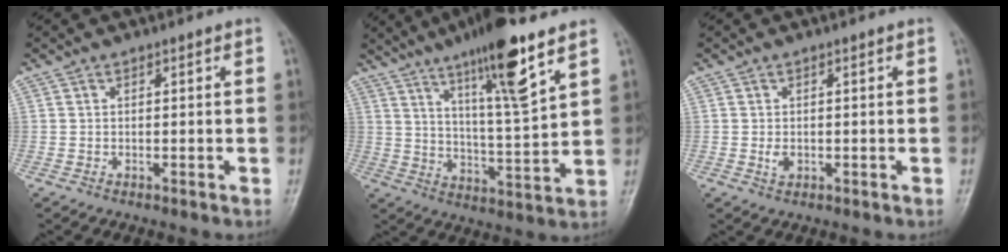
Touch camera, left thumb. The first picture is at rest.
{"total": 15.2, "force": [9.2, 1.9, 11.9], "torque": [-0.196, -0.051, 0.158]}
{"total": 1.5, "force": [-0.2, 1.1, 1.0], "torque": [-0.018, -0.002, -0.002]}